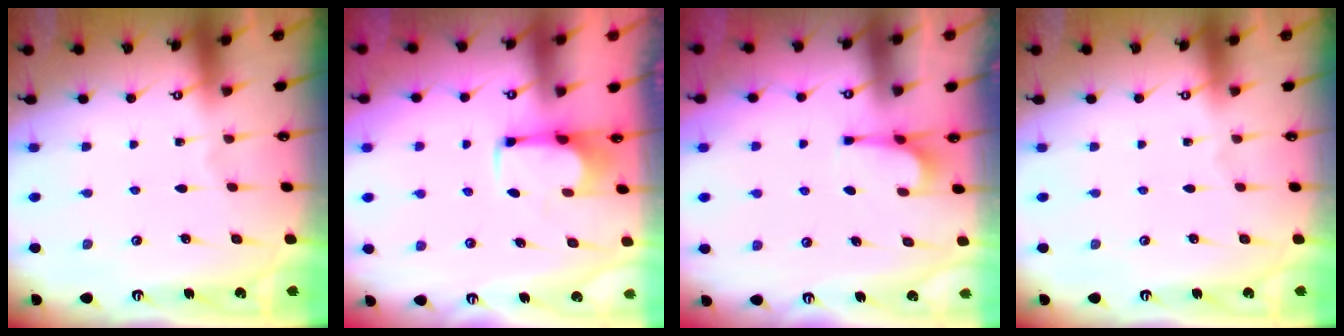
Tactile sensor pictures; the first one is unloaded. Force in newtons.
{"total": 2.7, "press": 2.5, "slide": 1.1}
{"total": 2.2, "press": 2.2, "slide": 0.5}
{"total": 0.0}